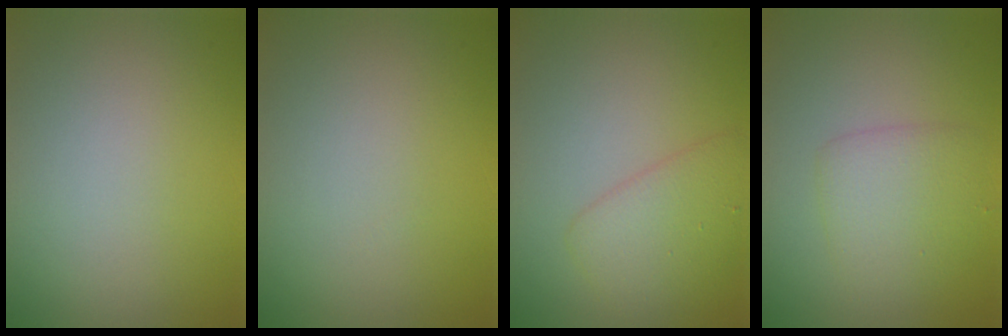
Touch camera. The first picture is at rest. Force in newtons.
{"total": 0.0}
{"total": 3.4, "press": 3.4, "slide": 0.1}
{"total": 3.2, "press": 3.2, "slide": 0.1}